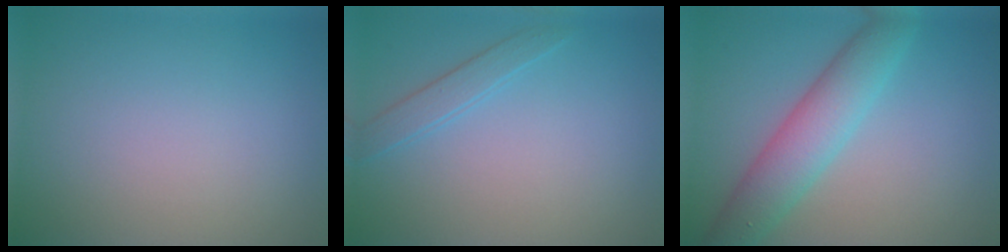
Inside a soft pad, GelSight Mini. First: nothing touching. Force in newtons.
{"total": 1.6, "press": 1.6, "slide": 0.1}
{"total": 5.4, "press": 5.4, "slide": 0.2}